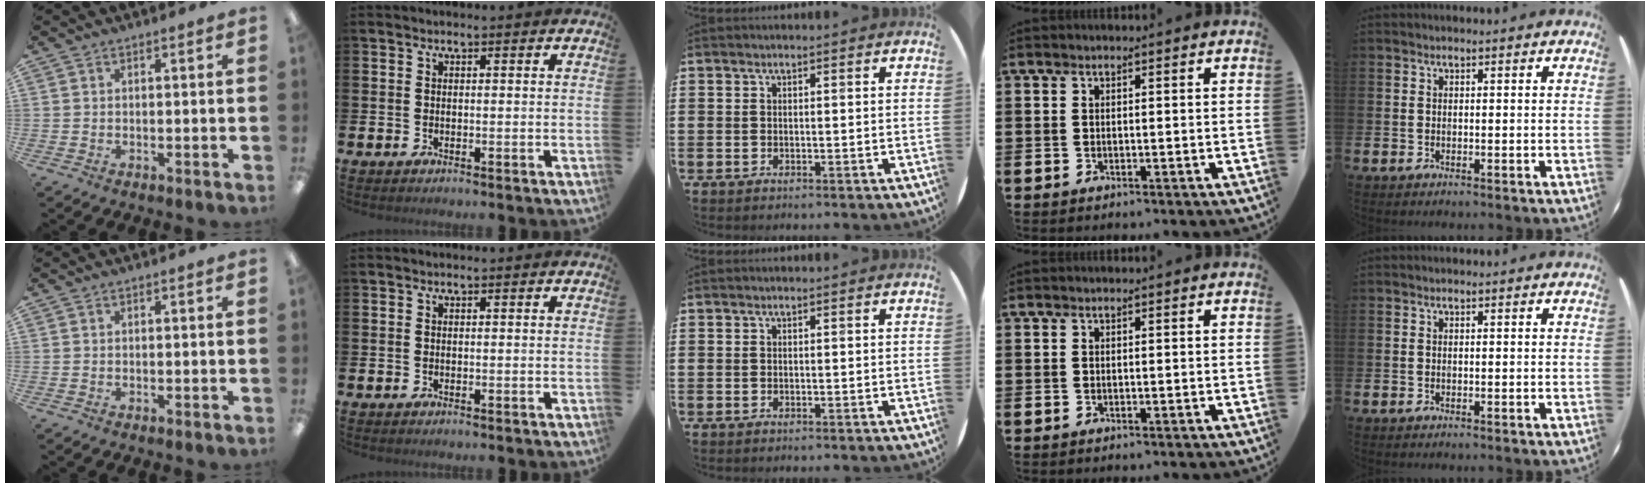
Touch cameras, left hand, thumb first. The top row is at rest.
{}